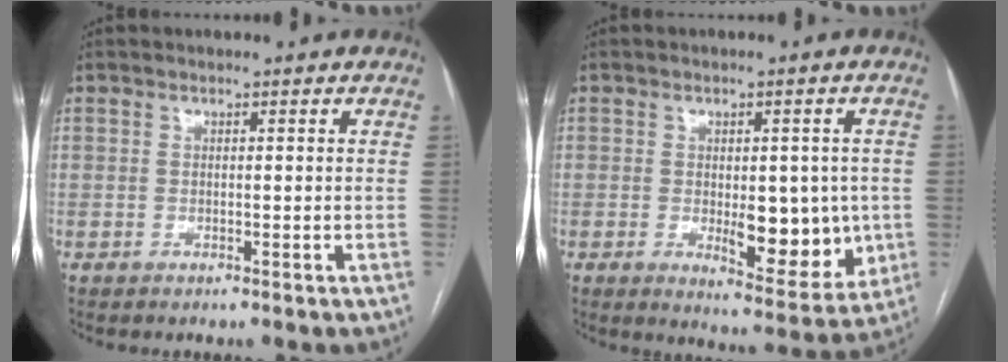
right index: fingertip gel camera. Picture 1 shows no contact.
{"total": 10.0, "force": [-1.2, 4.8, 8.8], "torque": [-0.100, -0.003, -0.001]}